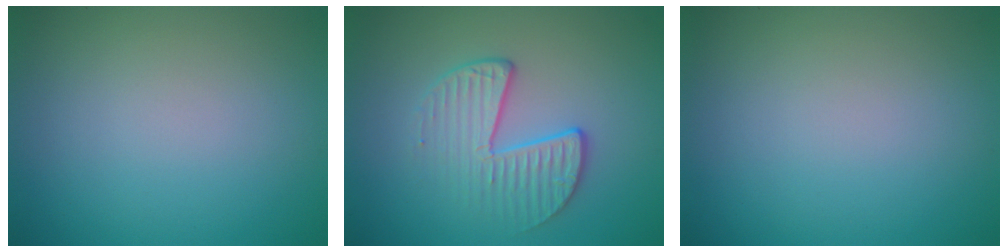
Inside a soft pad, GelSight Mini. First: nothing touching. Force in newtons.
{"total": 3.5, "press": 2.9, "slide": 2.0}
{"total": 0.0}